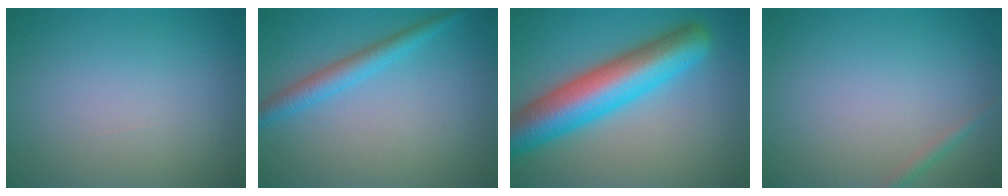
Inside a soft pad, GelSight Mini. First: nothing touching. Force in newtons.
{"total": 2.8, "press": 2.8, "slide": 0.0}
{"total": 9.4, "press": 9.4, "slide": 0.3}
{"total": 0.9, "press": 0.9, "slide": 0.0}